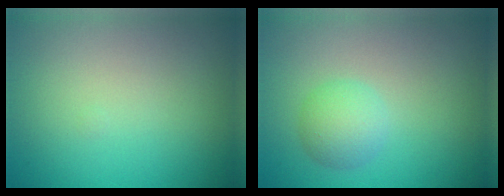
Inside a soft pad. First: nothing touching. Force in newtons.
{"total": 2.5, "press": 2.5, "slide": 0.1}